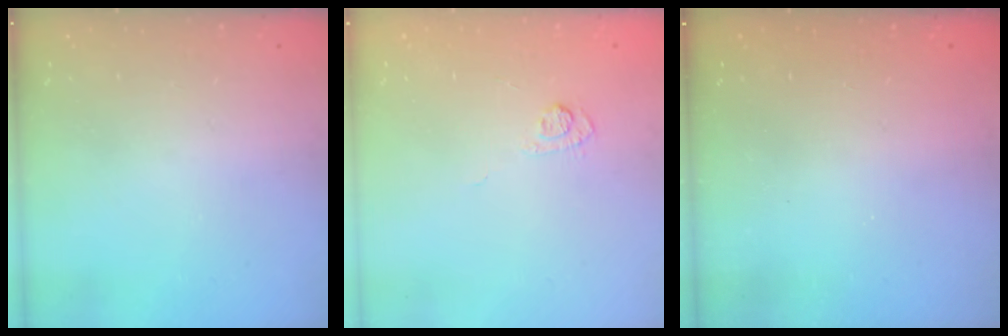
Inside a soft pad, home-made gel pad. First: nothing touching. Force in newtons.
{"total": 5.0, "press": 4.8, "slide": 1.4}
{"total": 2.5, "press": 2.4, "slide": 0.8}